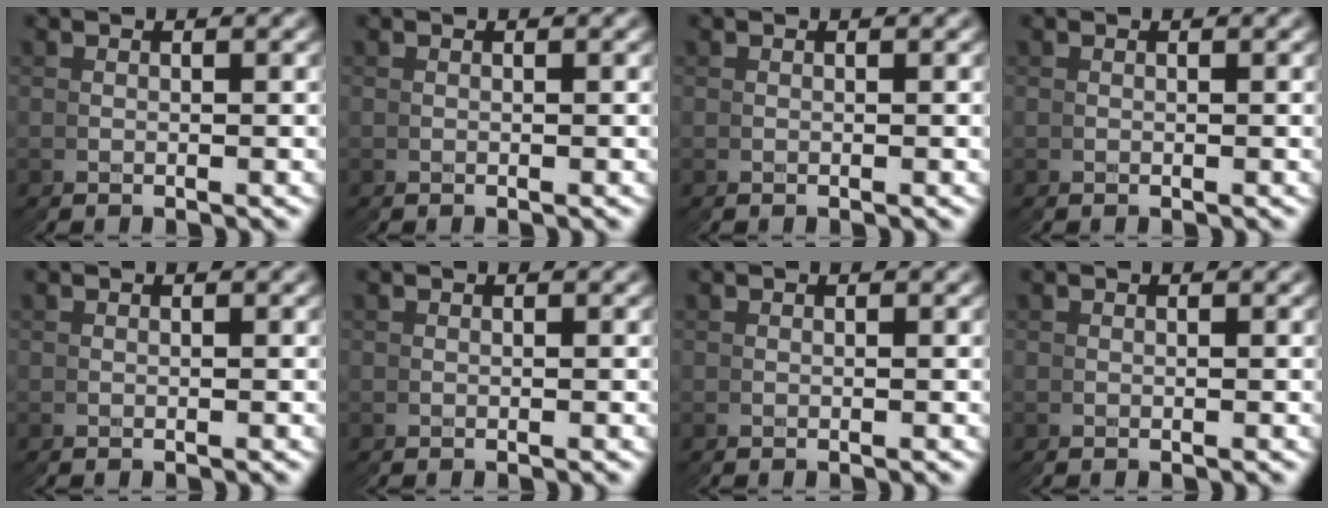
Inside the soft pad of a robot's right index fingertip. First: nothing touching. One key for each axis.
{"total": 0.0}
{"total": 0.0}
{"total": 0.0}
{"total": 0.0}
{"total": 0.0}
{"total": 0.0}
{"total": 0.0}